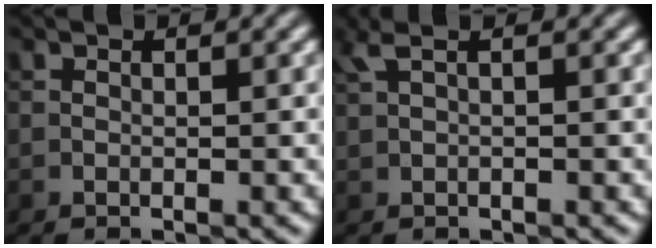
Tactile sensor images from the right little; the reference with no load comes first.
{"total": 1.1, "force": [0.6, 0.1, 0.9], "torque": [-0.020, 0.007, 0.012]}